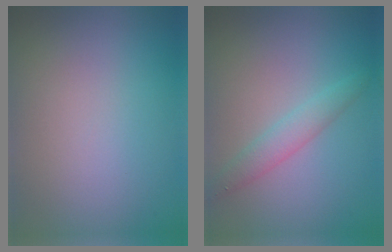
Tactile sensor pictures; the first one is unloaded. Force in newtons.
{"total": 2.1, "press": 2.1, "slide": 0.0}